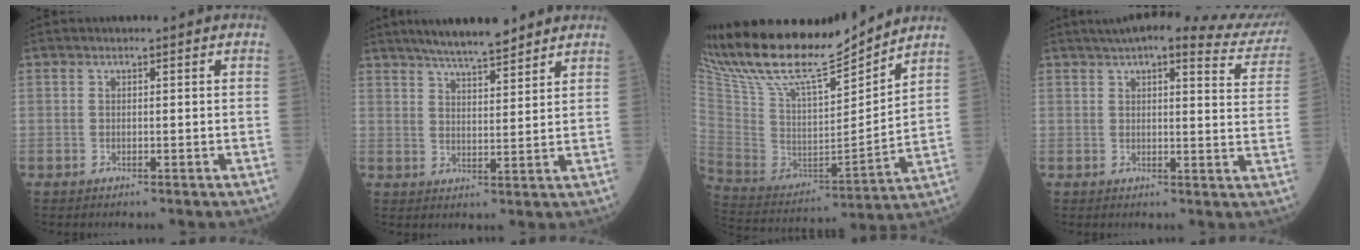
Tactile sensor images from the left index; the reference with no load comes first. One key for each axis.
{"total": 9.4, "fx": 8.0, "fy": 1.2, "fz": 4.7, "tx": -0.075, "ty": 0.016, "tz": 0.130}
{"total": 22.4, "fx": 20.0, "fy": 3.8, "fz": 9.4, "tx": -0.195, "ty": -0.014, "tz": 0.354}
{"total": 17.0, "fx": 15.7, "fy": 2.3, "fz": 5.9, "tx": -0.067, "ty": -0.020, "tz": 0.174}